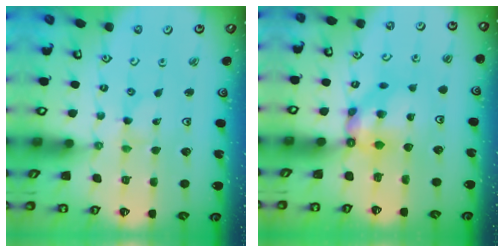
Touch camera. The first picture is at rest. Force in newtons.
{"total": 6.6, "press": 6.6, "slide": 0.6}